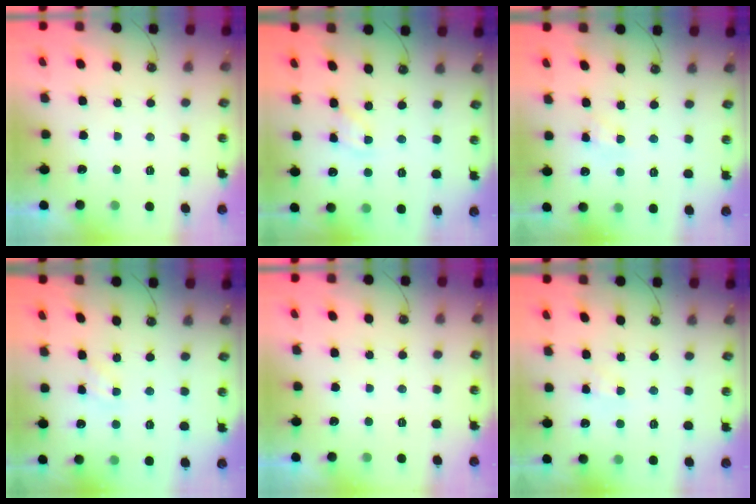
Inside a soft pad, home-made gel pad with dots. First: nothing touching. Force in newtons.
{"total": 2.7, "press": 2.6, "slide": 0.4}
{"total": 3.1, "press": 3.1, "slide": 0.5}
{"total": 1.7, "press": 1.7, "slide": 0.3}
{"total": 0.0}
{"total": 2.8, "press": 2.8, "slide": 0.5}